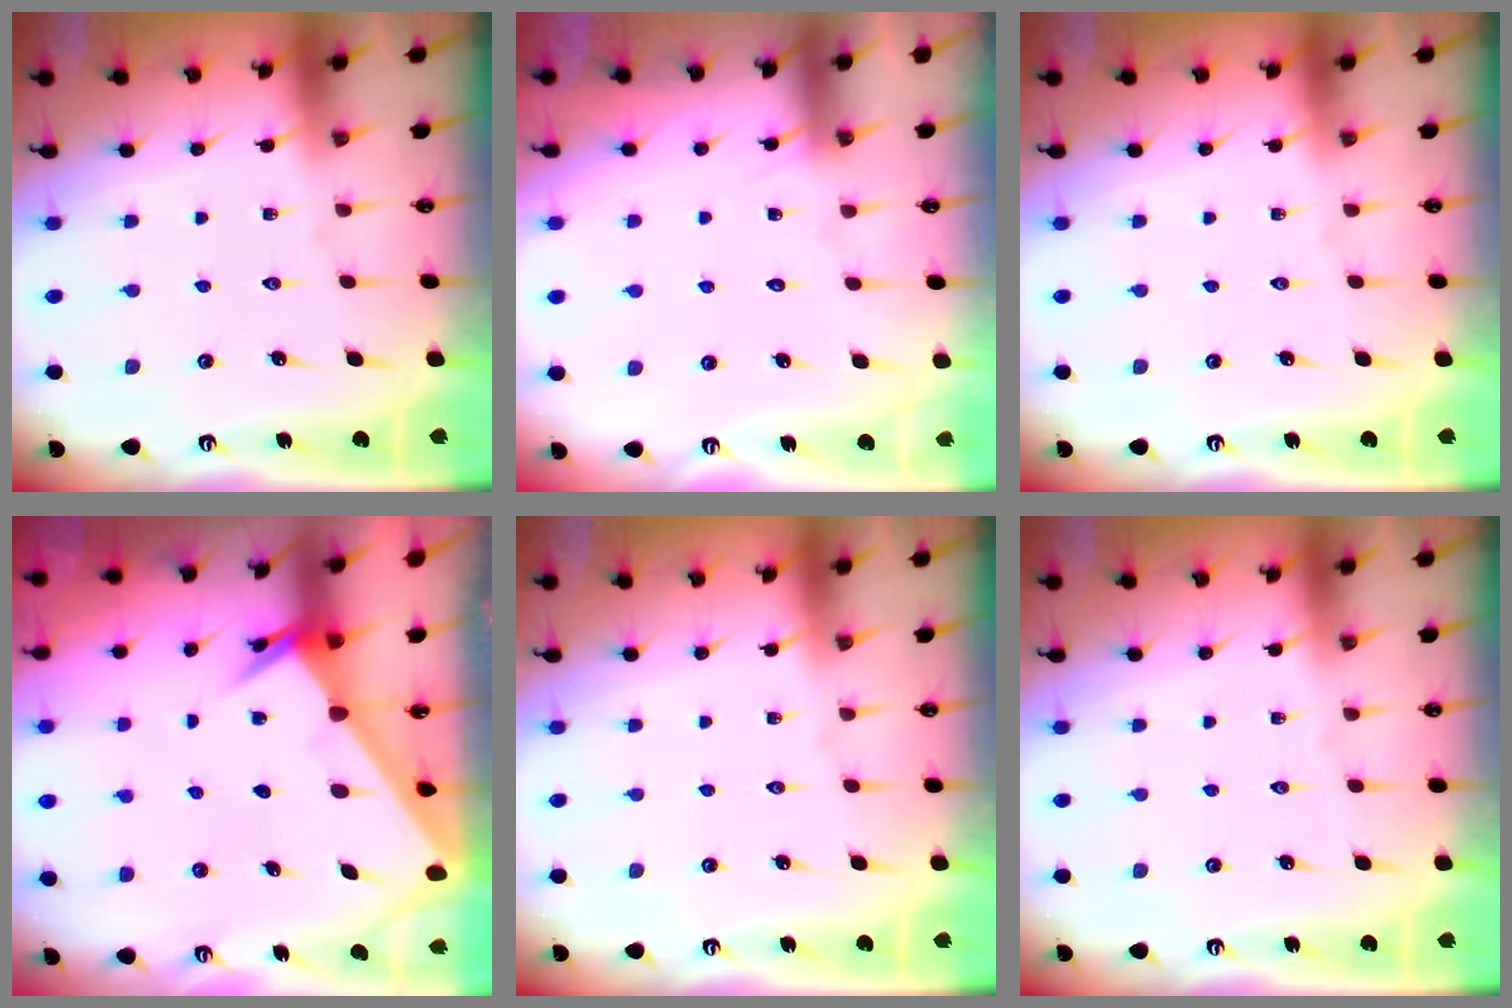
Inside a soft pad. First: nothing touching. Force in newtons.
{"total": 5.3, "press": 5.3, "slide": 0.3}
{"total": 0.0}
{"total": 3.7, "press": 3.6, "slide": 0.4}
{"total": 0.0}
{"total": 0.0}